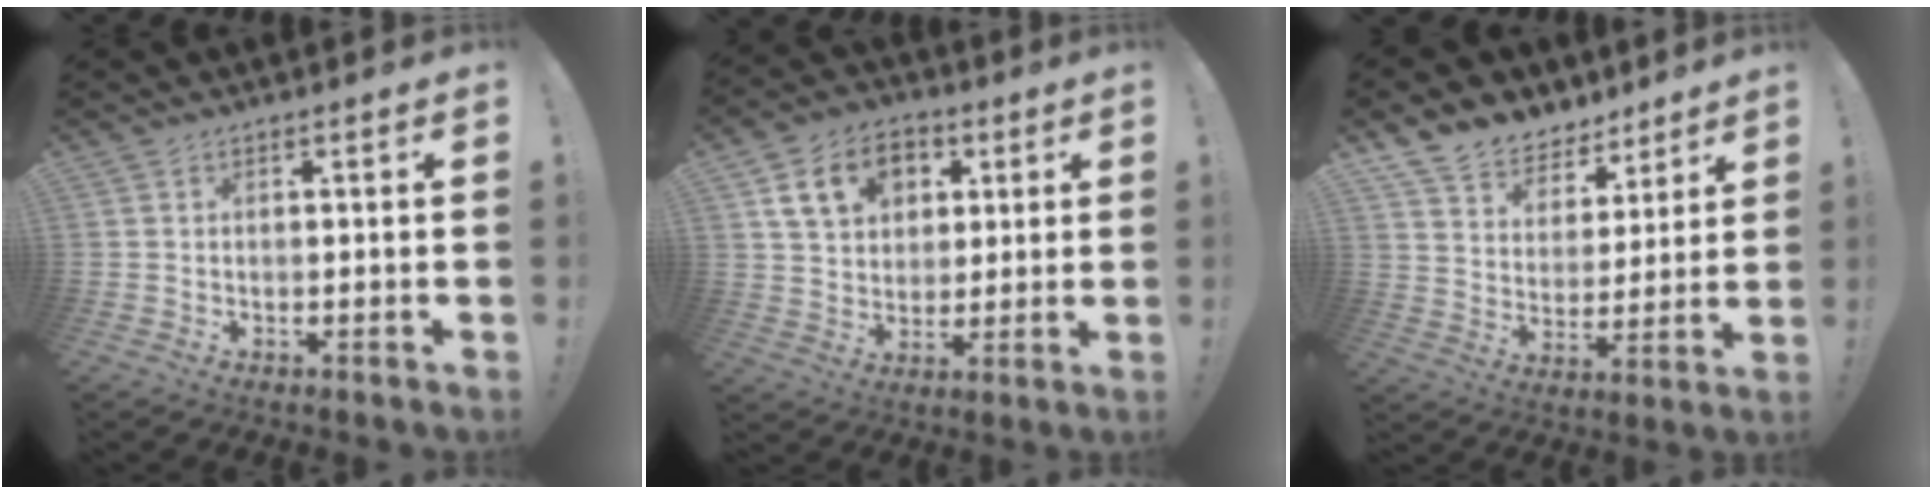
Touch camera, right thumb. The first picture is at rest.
{"total": 13.1, "force": [5.1, 10.2, 6.4], "torque": [-0.099, -0.011, 0.102]}
{"total": 10.4, "force": [8.0, 6.3, 1.8], "torque": [-0.042, -0.063, 0.156]}